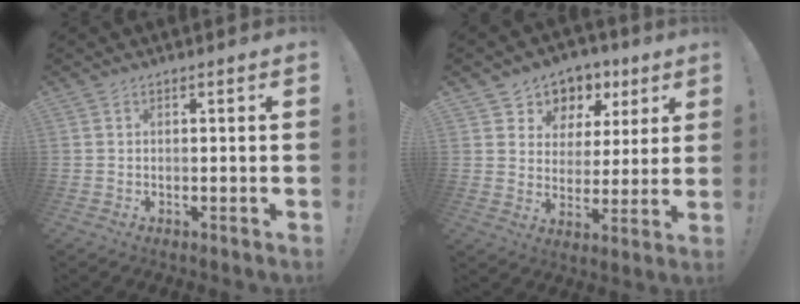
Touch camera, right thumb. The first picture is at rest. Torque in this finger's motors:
{"motor_torque": [-0.36, 0.91, -0.16, 0.23, 0.04]}